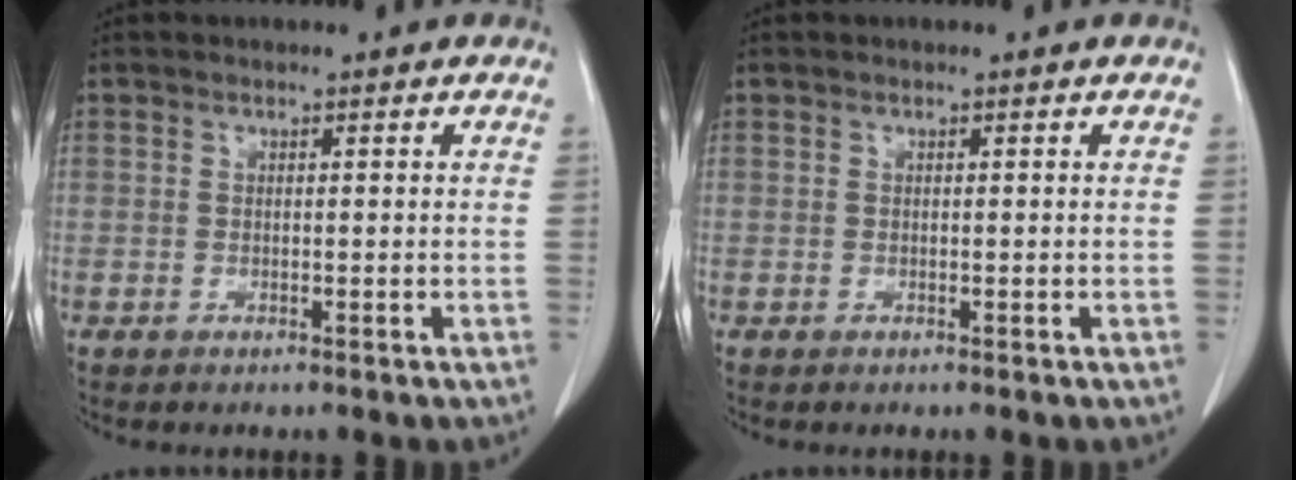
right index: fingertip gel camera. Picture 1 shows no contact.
{"total": 0.0}